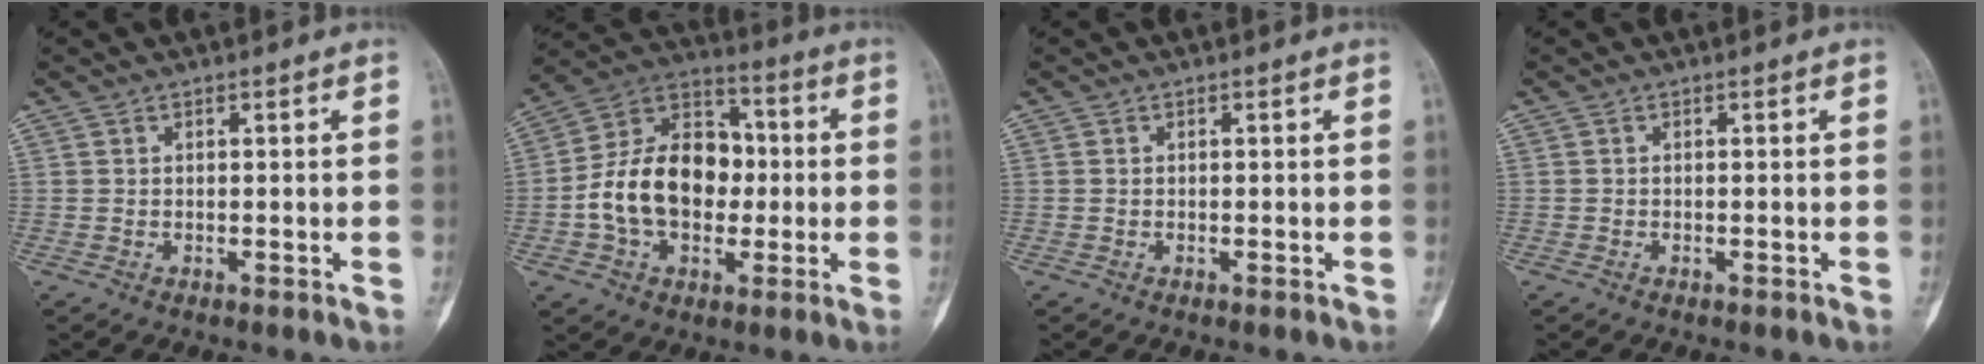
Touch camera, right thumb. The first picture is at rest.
{"total": 18.2, "force": [-1.6, 12.8, 12.8], "torque": [-0.189, 0.037, -0.029]}
{"total": 0.0}
{"total": 0.0}